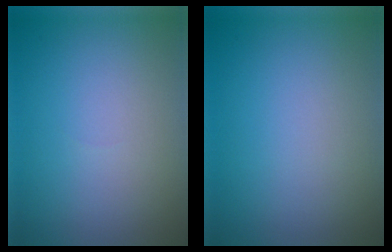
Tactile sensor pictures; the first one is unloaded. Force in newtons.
{"total": 0.0}